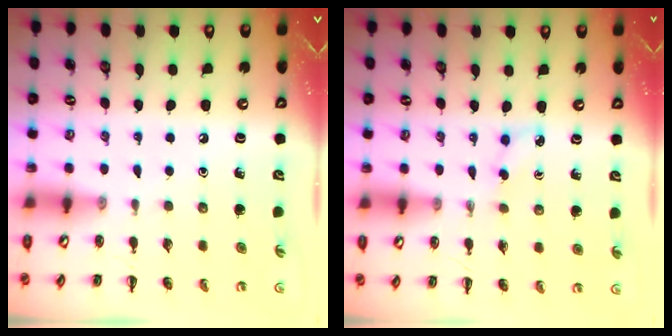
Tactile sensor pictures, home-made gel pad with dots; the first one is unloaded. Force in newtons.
{"total": 3.2, "press": 3.1, "slide": 1.0}